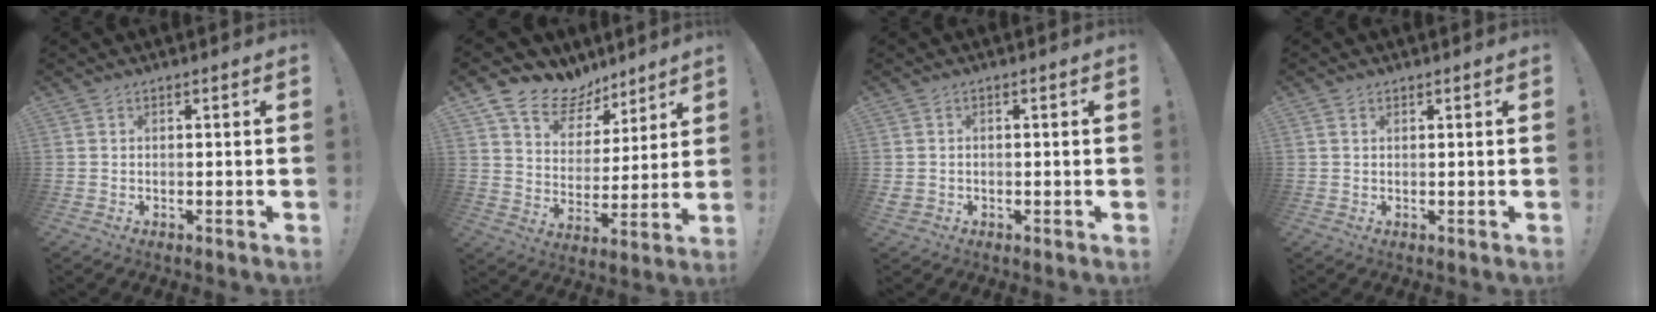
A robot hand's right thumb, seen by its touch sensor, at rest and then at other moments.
{"total": 11.9, "force": [9.0, 7.1, 3.2], "torque": [-0.061, -0.066, 0.169]}
{"total": 1.4, "force": [-0.2, 1.2, 0.6], "torque": [-0.006, -0.002, -0.004]}
{"total": 1.2, "force": [0.8, 0.8, 0.4], "torque": [-0.005, -0.001, 0.015]}